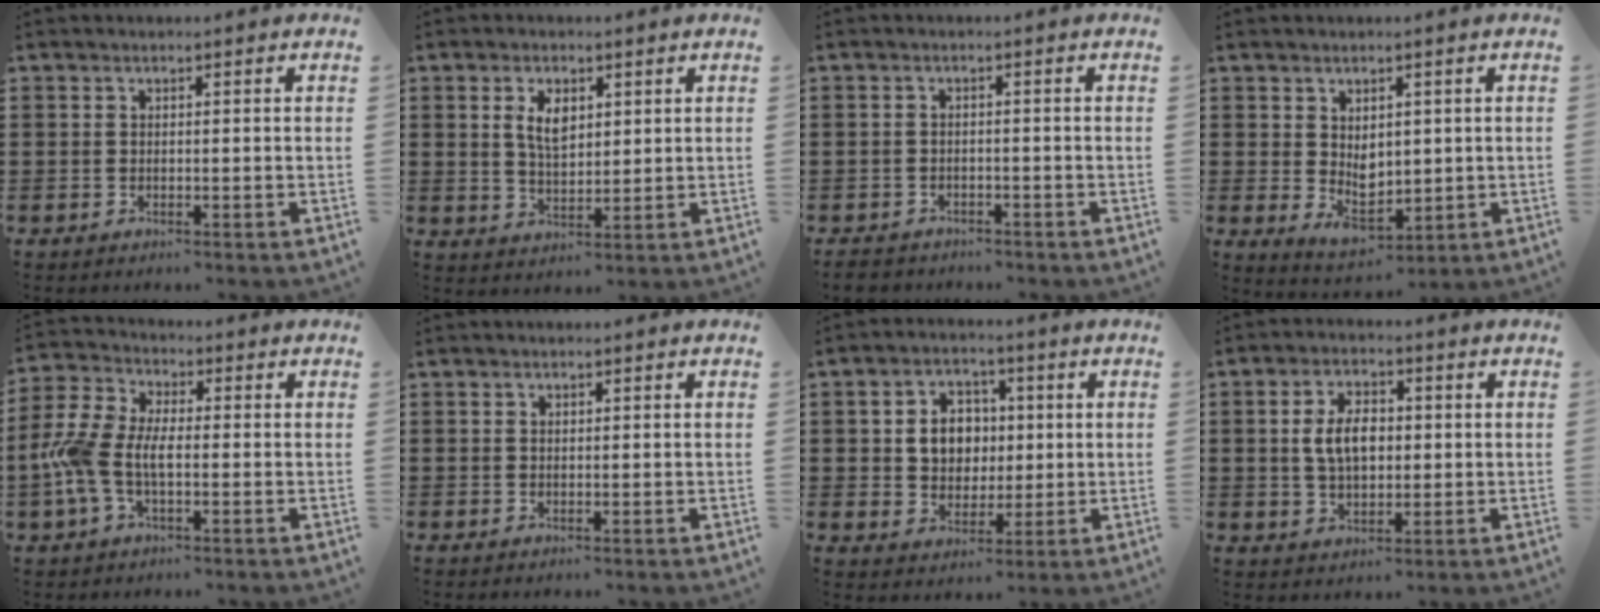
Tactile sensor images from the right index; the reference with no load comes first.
{"total": 4.4, "force": [1.6, 2.2, 3.5], "torque": [-0.068, 0.005, 0.026]}
{"total": 1.8, "force": [-1.8, 0.3, 0.1], "torque": [-0.015, -0.002, -0.041]}
{"total": 3.9, "force": [0.6, 3.0, 2.4], "torque": [-0.037, -0.002, 0.010]}
{"total": 7.9, "force": [-1.7, 4.3, 6.4], "torque": [-0.166, -0.006, -0.041]}
{"total": 0.0}
{"total": 6.3, "force": [0.6, 5.3, 3.3], "torque": [-0.068, 0.012, 0.005]}
{"total": 6.1, "force": [0.4, 3.5, 5.0], "torque": [-0.101, 0.008, 0.000]}